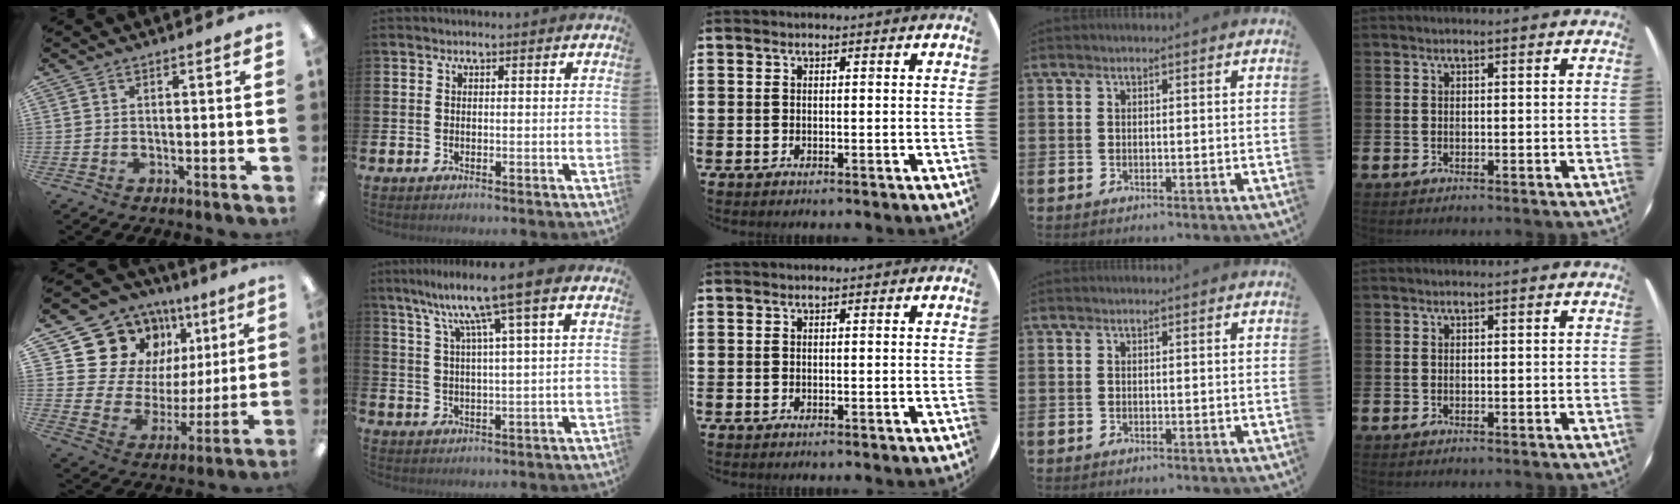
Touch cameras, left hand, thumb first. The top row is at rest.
{"thumb": {"total": 18.5, "force": [10.2, 14.4, 5.5], "torque": [-0.104, -0.064, 0.213]}, "index": {"total": 9.0, "force": [5.6, -0.1, 7.0], "torque": [-0.148, -0.016, 0.089]}}